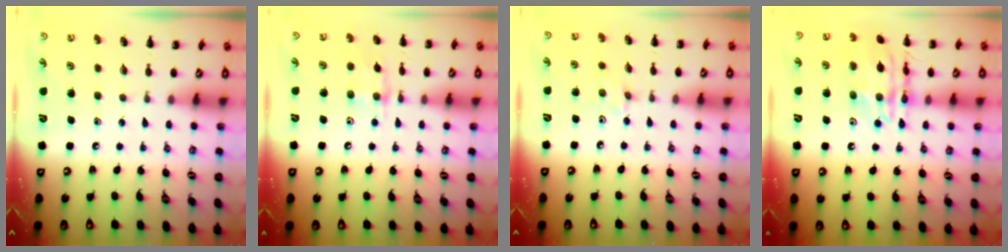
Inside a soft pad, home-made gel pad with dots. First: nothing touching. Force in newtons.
{"total": 7.7, "press": 7.7, "slide": 0.6}
{"total": 2.0, "press": 1.9, "slide": 0.7}
{"total": 15.4, "press": 15.3, "slide": 1.2}